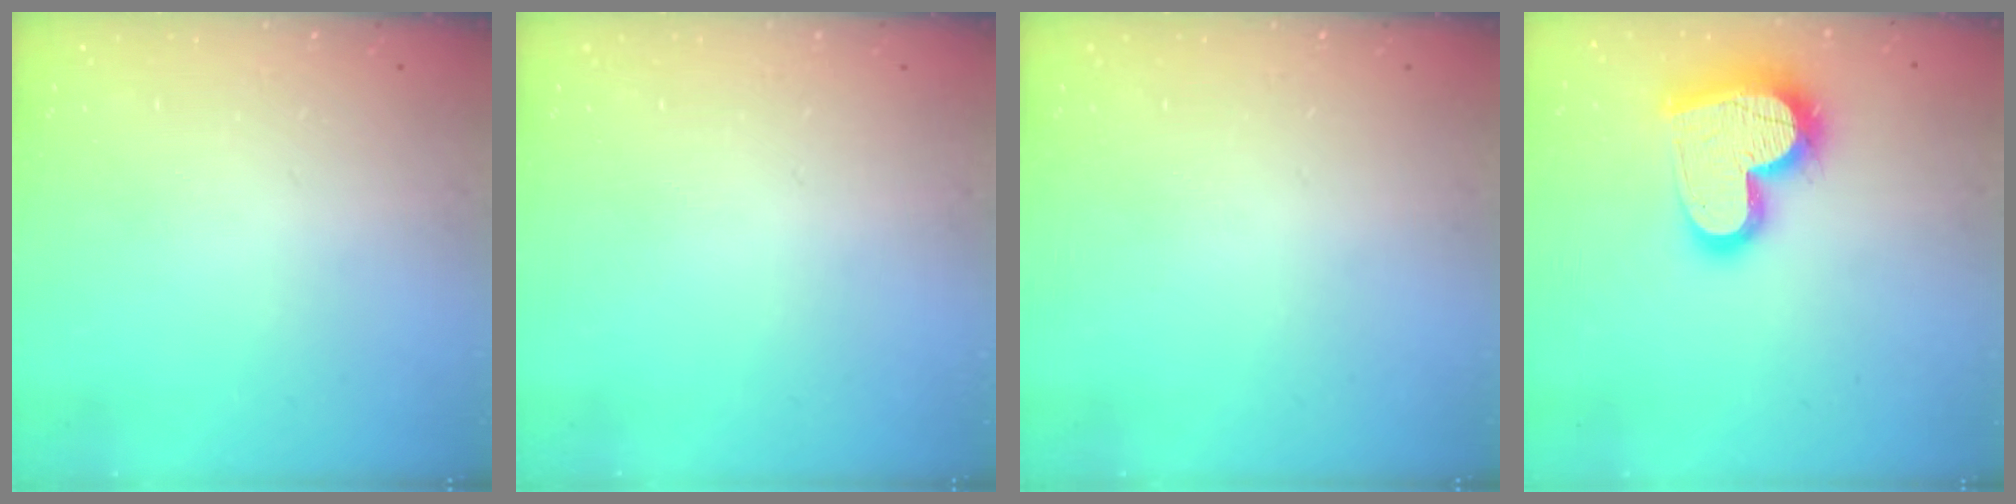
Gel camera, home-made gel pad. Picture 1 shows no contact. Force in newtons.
{"total": 0.0}
{"total": 0.0}
{"total": 19.3, "press": 19.2, "slide": 1.5}